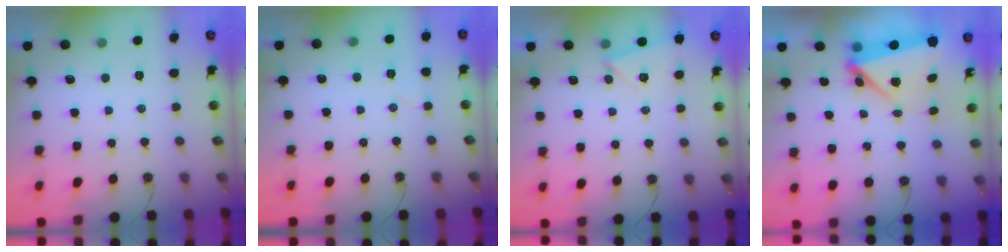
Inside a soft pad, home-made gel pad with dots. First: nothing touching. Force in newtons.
{"total": 3.8, "press": 3.4, "slide": 1.7}
{"total": 2.7, "press": 2.4, "slide": 1.2}
{"total": 9.7, "press": 5.8, "slide": 7.8}